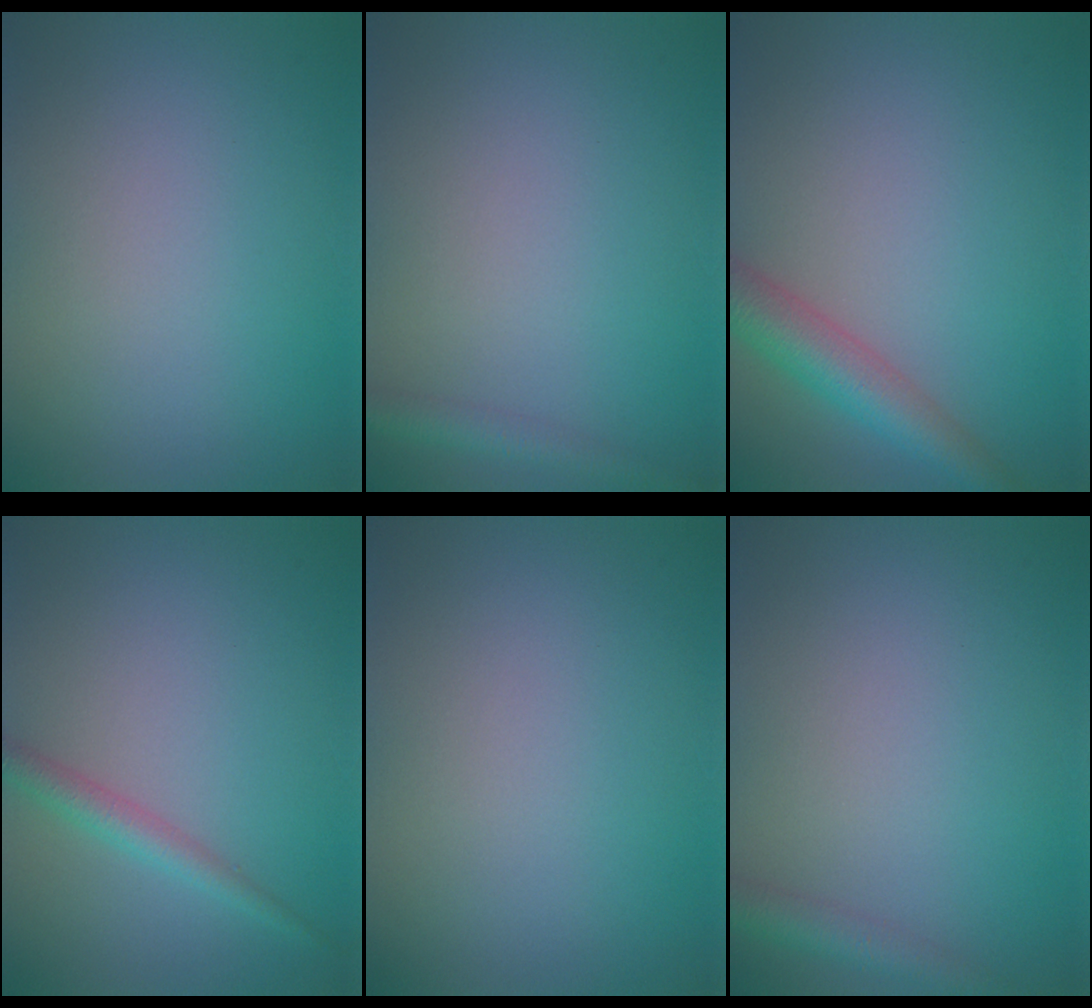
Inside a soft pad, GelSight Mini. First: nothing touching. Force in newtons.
{"total": 1.9, "press": 1.9, "slide": 0.1}
{"total": 4.3, "press": 4.3, "slide": 0.3}
{"total": 2.0, "press": 2.0, "slide": 0.1}
{"total": 0.0}
{"total": 2.4, "press": 2.4, "slide": 0.1}